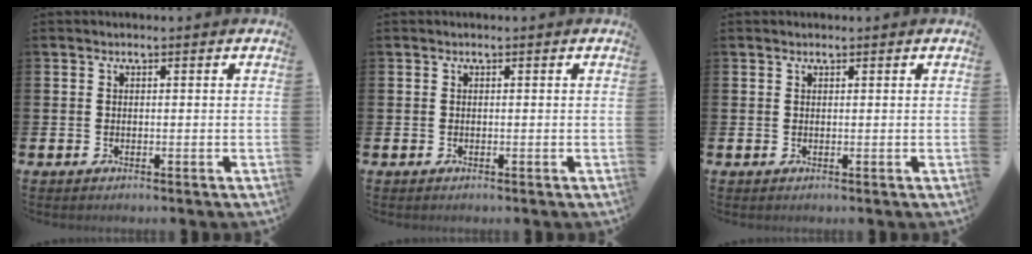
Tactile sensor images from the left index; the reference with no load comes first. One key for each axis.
{"total": 0.0}
{"total": 0.6, "fx": 0.5, "fy": 0.2, "fz": 0.1, "tx": 0.006, "ty": -0.002, "tz": 0.008}